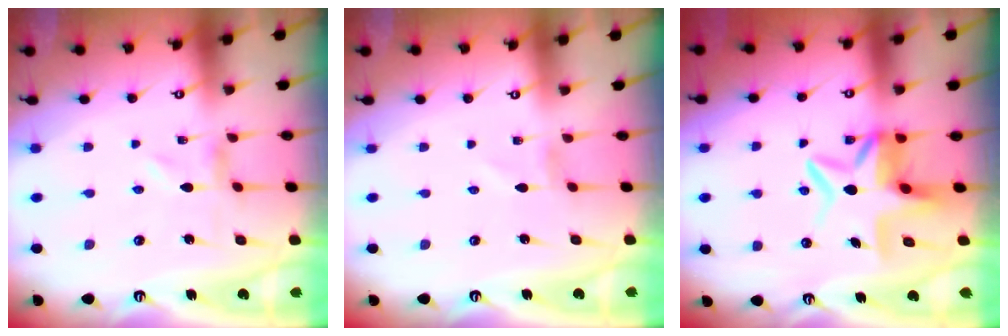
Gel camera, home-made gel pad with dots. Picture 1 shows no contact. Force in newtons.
{"total": 0.8, "press": 0.8, "slide": 0.1}
{"total": 7.9, "press": 7.5, "slide": 2.6}